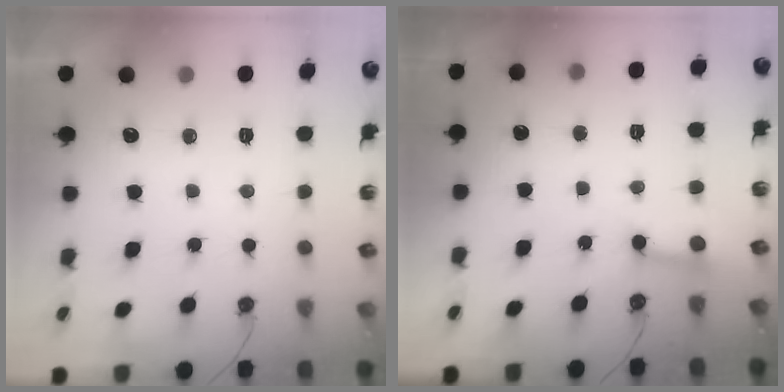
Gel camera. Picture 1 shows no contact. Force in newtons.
{"total": 4.8, "press": 4.8, "slide": 0.4}